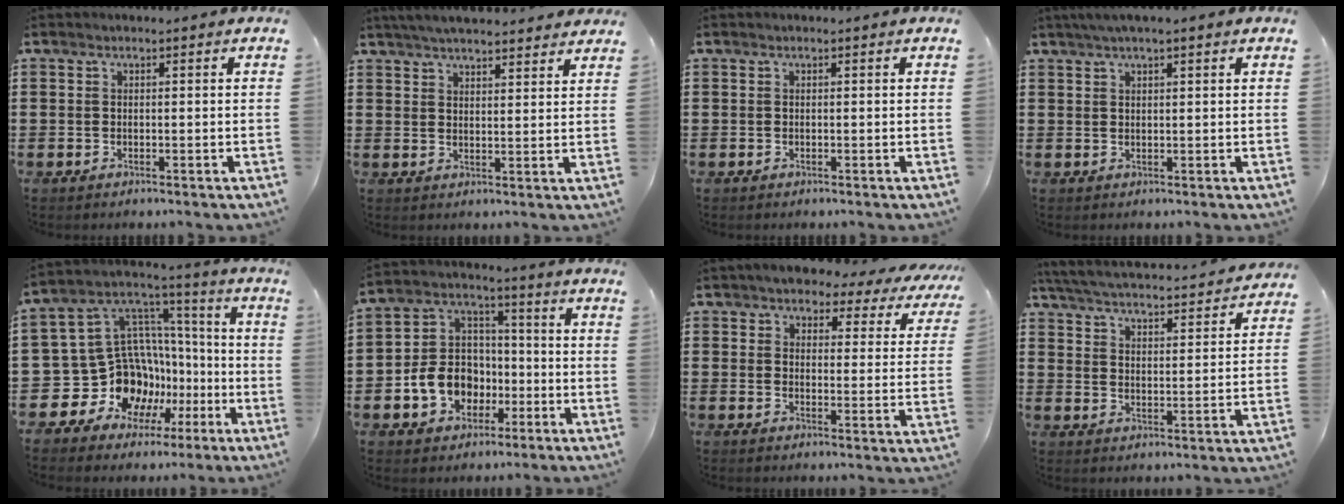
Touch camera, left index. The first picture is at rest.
{"total": 3.9, "force": [3.7, 0.2, 1.1], "torque": [-0.032, -0.005, 0.068]}
{"total": 0.0}
{"total": 2.0, "force": [1.3, 0.0, 1.4], "torque": [-0.030, 0.003, 0.024]}
{"total": 14.0, "force": [-4.0, 12.8, 3.9], "torque": [-0.132, -0.028, -0.034]}
{"total": 10.2, "force": [-3.6, 8.5, 4.4], "torque": [-0.122, 0.028, -0.067]}
{"total": 5.0, "force": [4.7, 1.1, 1.2], "torque": [-0.050, -0.025, 0.080]}
{"total": 4.0, "force": [3.9, -0.5, 0.8], "torque": [-0.038, -0.034, 0.058]}